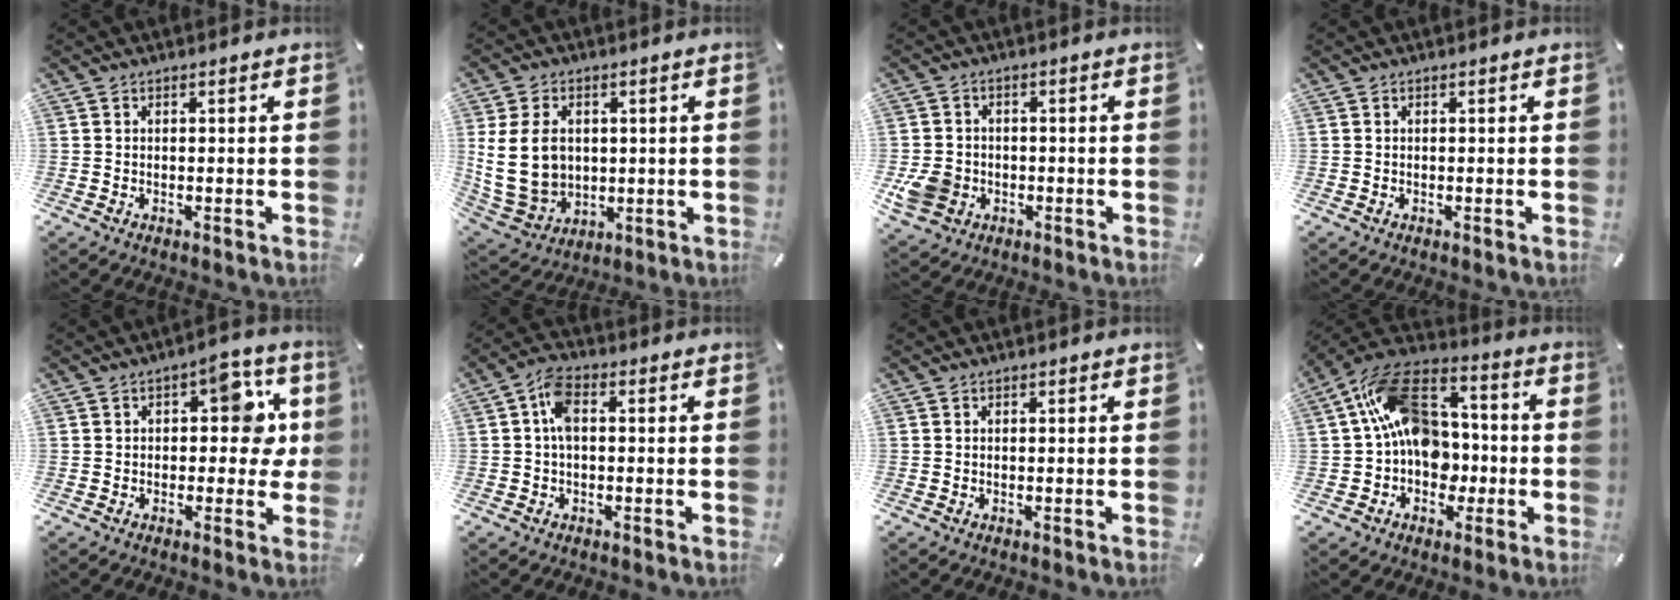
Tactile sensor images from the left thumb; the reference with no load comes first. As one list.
[{"total": 13.9, "force": [1.9, 11.1, 8.2], "torque": [-0.172, -0.009, 0.034]}, {"total": 6.9, "force": [-1.9, 6.0, 2.8], "torque": [-0.065, 0.008, -0.034]}, {"total": 0.0}, {"total": 10.7, "force": [2.2, 6.2, 8.5], "torque": [-0.096, -0.004, 0.032]}, {"total": 5.5, "force": [0.3, 3.1, 4.6], "torque": [-0.100, 0.008, 0.003]}, {"total": 0.0}, {"total": 17.8, "force": [1.1, 13.8, 11.2], "torque": [-0.197, 0.000, 0.023]}]